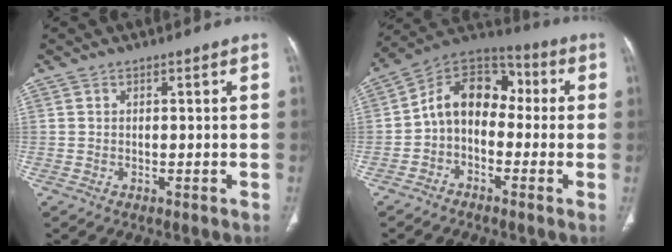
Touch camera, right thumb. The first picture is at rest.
{"total": 11.9, "force": [-1.0, 8.5, 8.2], "torque": [-0.108, 0.054, -0.038]}